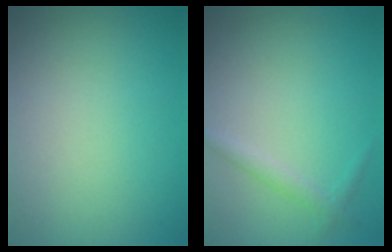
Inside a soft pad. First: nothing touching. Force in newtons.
{"total": 1.3, "press": 1.3, "slide": 0.1}